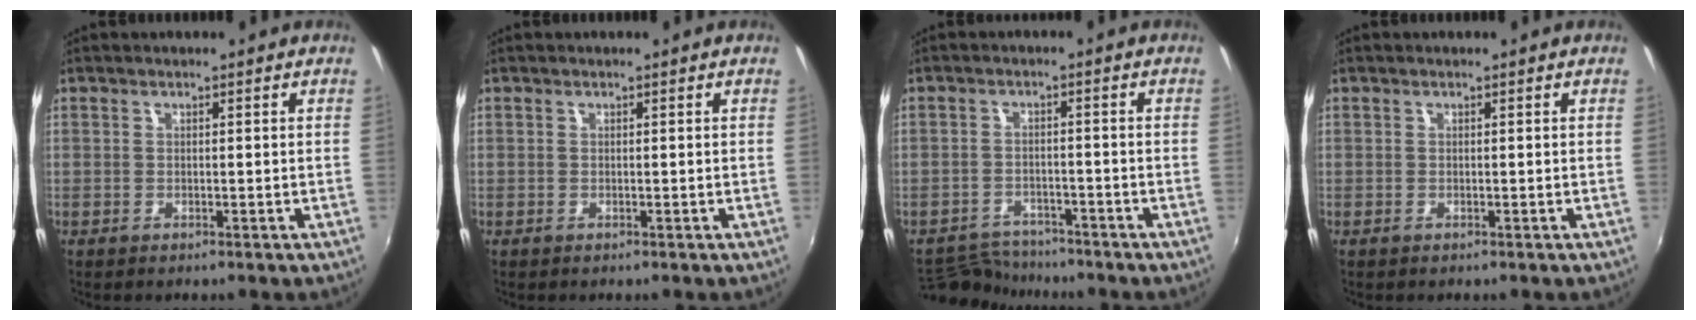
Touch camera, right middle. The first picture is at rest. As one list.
[{"total": 0.0}, {"total": 7.1, "force": [-6.9, 1.7, 0.7], "torque": [-0.035, 0.005, -0.115]}, {"total": 0.0}]